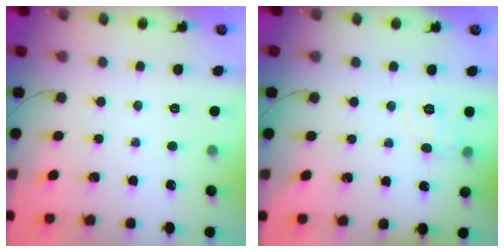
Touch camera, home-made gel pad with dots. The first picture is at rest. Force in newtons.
{"total": 6.6, "press": 6.5, "slide": 1.5}